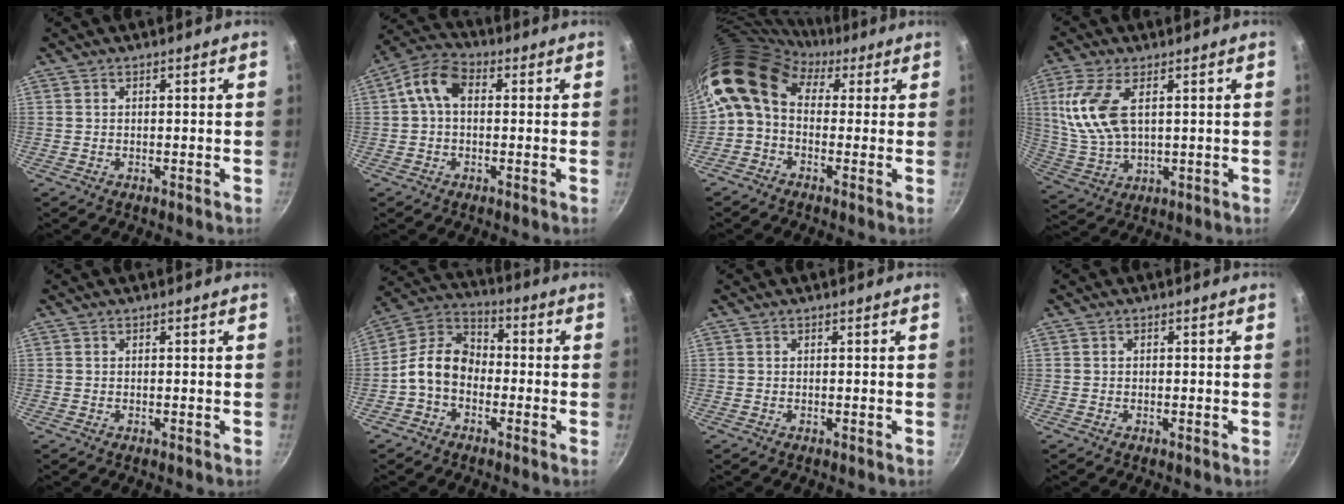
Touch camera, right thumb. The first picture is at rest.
{"total": 7.7, "force": [1.1, 5.1, 5.7], "torque": [-0.103, 0.024, 0.004]}
{"total": 12.7, "force": [2.1, 9.5, 8.2], "torque": [-0.153, 0.029, 0.009]}
{"total": 12.0, "force": [3.2, 6.0, 9.9], "torque": [-0.205, -0.002, 0.073]}
{"total": 0.0}
{"total": 10.2, "force": [-2.5, 7.5, 6.5], "torque": [-0.092, 0.043, -0.073]}
{"total": 0.0}
{"total": 0.6, "force": [0.1, 0.4, 0.3], "torque": [-0.004, 0.004, 0.001]}